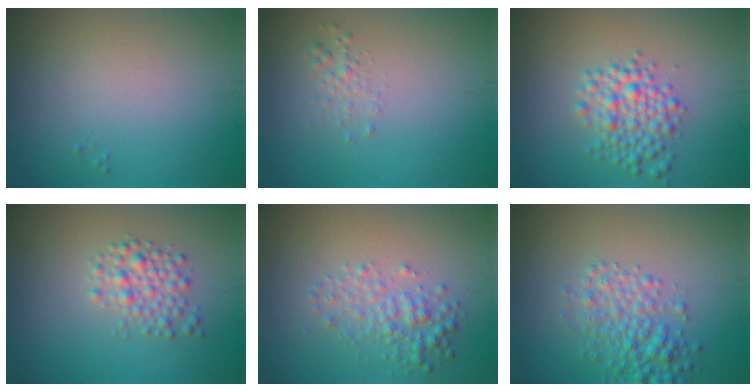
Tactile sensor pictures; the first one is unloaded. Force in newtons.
{"total": 1.0, "press": 1.0, "slide": 0.1}
{"total": 3.7, "press": 3.7, "slide": 0.1}
{"total": 2.5, "press": 2.5, "slide": 0.1}
{"total": 2.6, "press": 2.6, "slide": 0.0}
{"total": 3.9, "press": 3.9, "slide": 0.1}